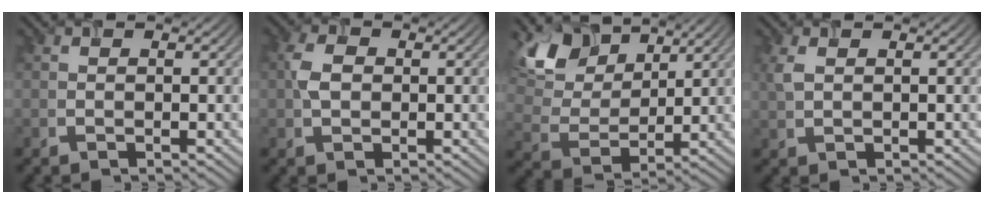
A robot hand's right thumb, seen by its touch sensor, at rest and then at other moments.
{"total": 3.1, "force": [0.2, 2.2, 2.1], "torque": [-0.048, 0.005, 0.000]}
{"total": 11.0, "force": [7.0, 6.0, 6.0], "torque": [-0.155, 0.015, 0.126]}
{"total": 2.1, "force": [0.8, 1.1, 1.5], "torque": [-0.047, 0.003, 0.018]}